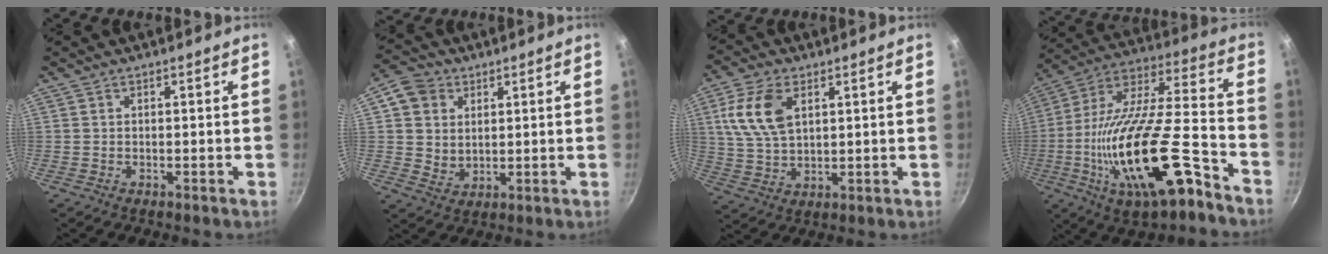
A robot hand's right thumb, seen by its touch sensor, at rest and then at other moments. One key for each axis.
{"total": 8.0, "fx": 2.8, "fy": 6.8, "fz": 3.3, "tx": -0.027, "ty": -0.011, "tz": 0.049}
{"total": 11.0, "fx": 3.6, "fy": 6.4, "fz": 8.2, "tx": -0.156, "ty": -0.006, "tz": 0.071}
{"total": 26.5, "fx": -11.3, "fy": 8.8, "fz": 22.3, "tx": -0.376, "ty": 0.037, "tz": -0.198}